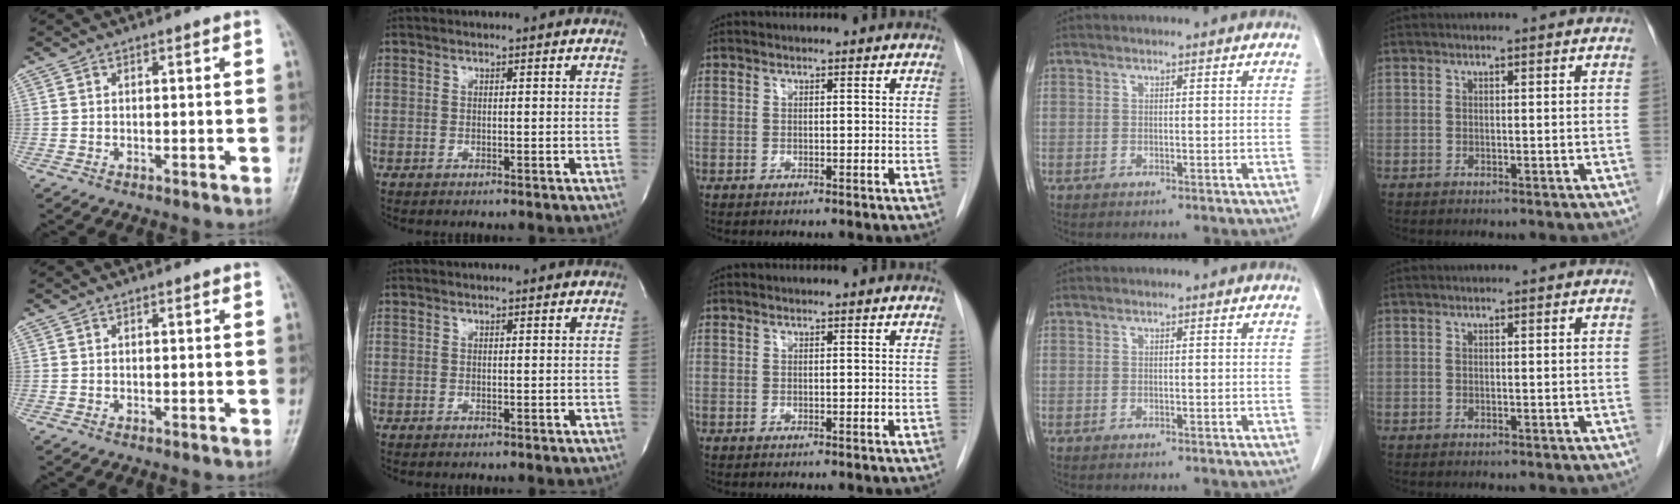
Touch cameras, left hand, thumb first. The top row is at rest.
{}